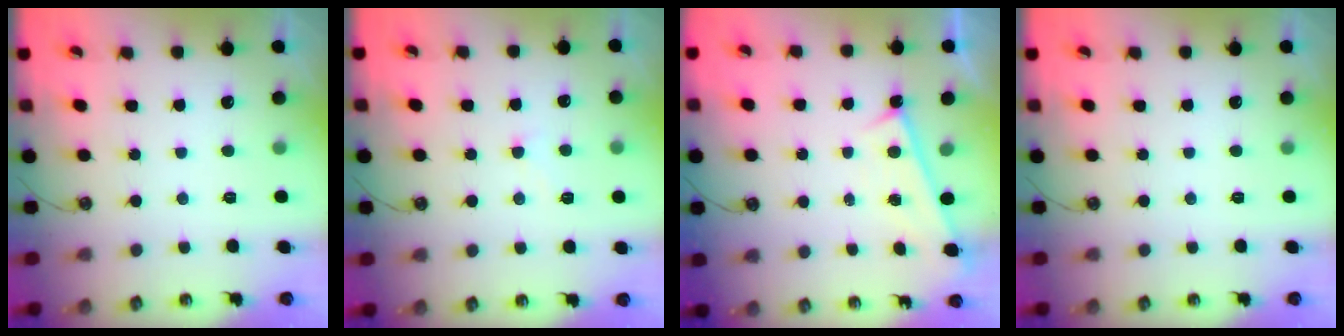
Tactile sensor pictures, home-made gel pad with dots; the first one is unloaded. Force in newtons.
{"total": 0.9, "press": 0.6, "slide": 0.6}
{"total": 1.4, "press": 1.1, "slide": 0.7}
{"total": 0.0}